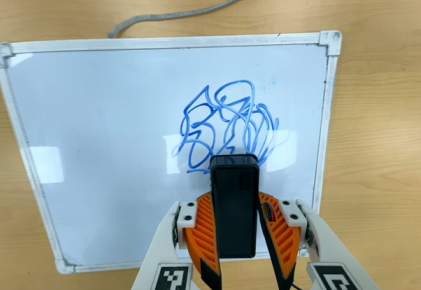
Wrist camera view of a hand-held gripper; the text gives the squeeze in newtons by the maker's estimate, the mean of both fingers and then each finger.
{"total": 6.1, "left": 5.7, "right": 6.5}